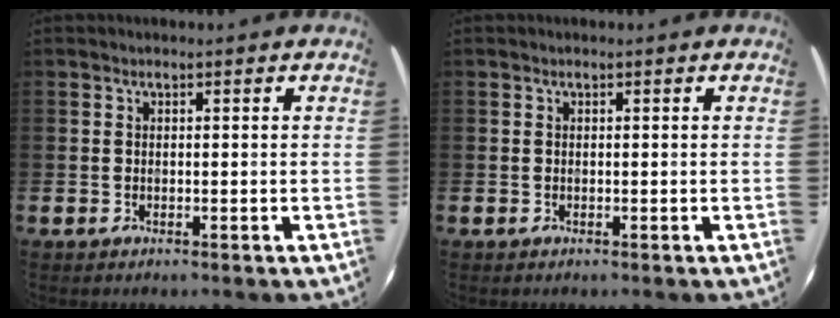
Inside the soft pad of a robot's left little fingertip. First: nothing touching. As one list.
[{"total": 0.0}]